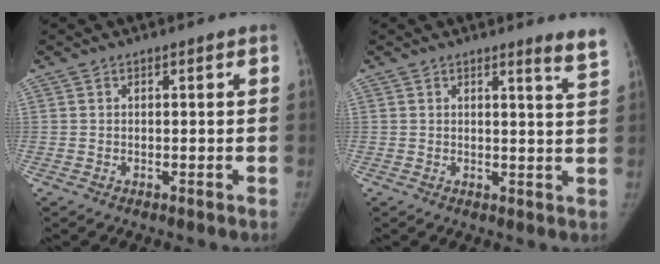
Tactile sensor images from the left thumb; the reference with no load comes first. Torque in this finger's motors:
{"motor_torque": [0.53, -0.19, 0.67, -0.49, 0.07]}